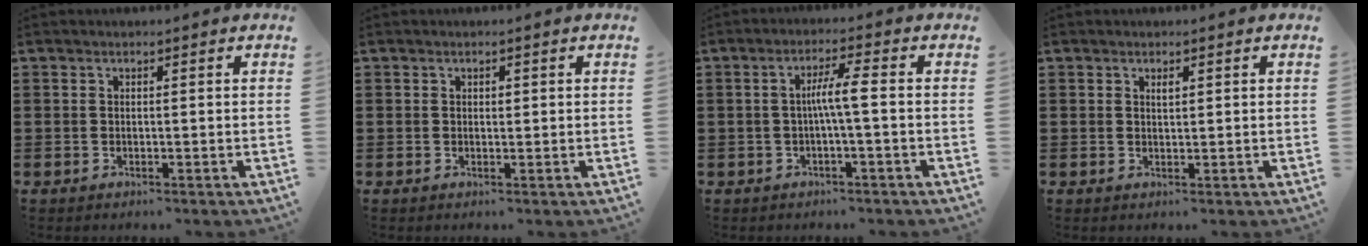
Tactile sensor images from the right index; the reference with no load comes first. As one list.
[{"total": 0.5, "force": [0.2, 0.4, 0.2], "torque": [-0.005, 0.003, 0.004]}, {"total": 4.3, "force": [-0.5, 0.0, 4.3], "torque": [-0.080, 0.001, -0.014]}, {"total": 0.9, "force": [0.5, 0.4, 0.6], "torque": [-0.014, 0.000, 0.009]}]